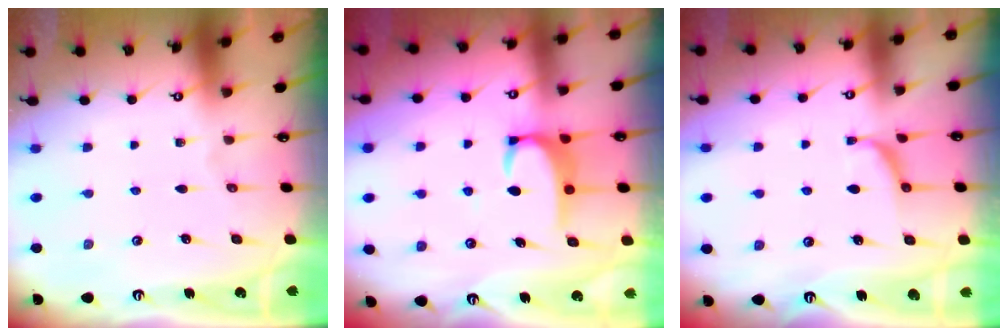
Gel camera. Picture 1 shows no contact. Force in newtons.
{"total": 3.2, "press": 3.2, "slide": 0.4}
{"total": 1.2, "press": 1.2, "slide": 0.4}